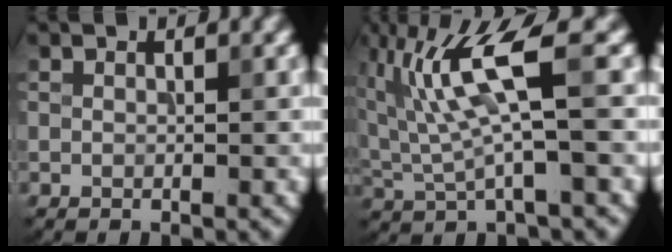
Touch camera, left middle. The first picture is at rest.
{"total": 6.7, "force": [1.8, 1.2, 6.3], "torque": [-0.139, 0.001, 0.037]}